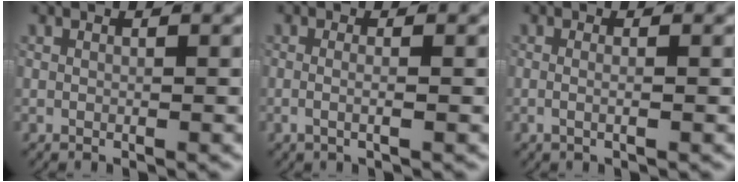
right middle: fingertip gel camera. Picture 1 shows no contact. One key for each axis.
{"total": 1.6, "fx": -0.8, "fy": 0.0, "fz": 1.4, "tx": -0.036, "ty": -0.009, "tz": -0.010}
{"total": 1.2, "fx": -0.6, "fy": -0.1, "fz": 1.0, "tx": -0.027, "ty": -0.008, "tz": -0.008}